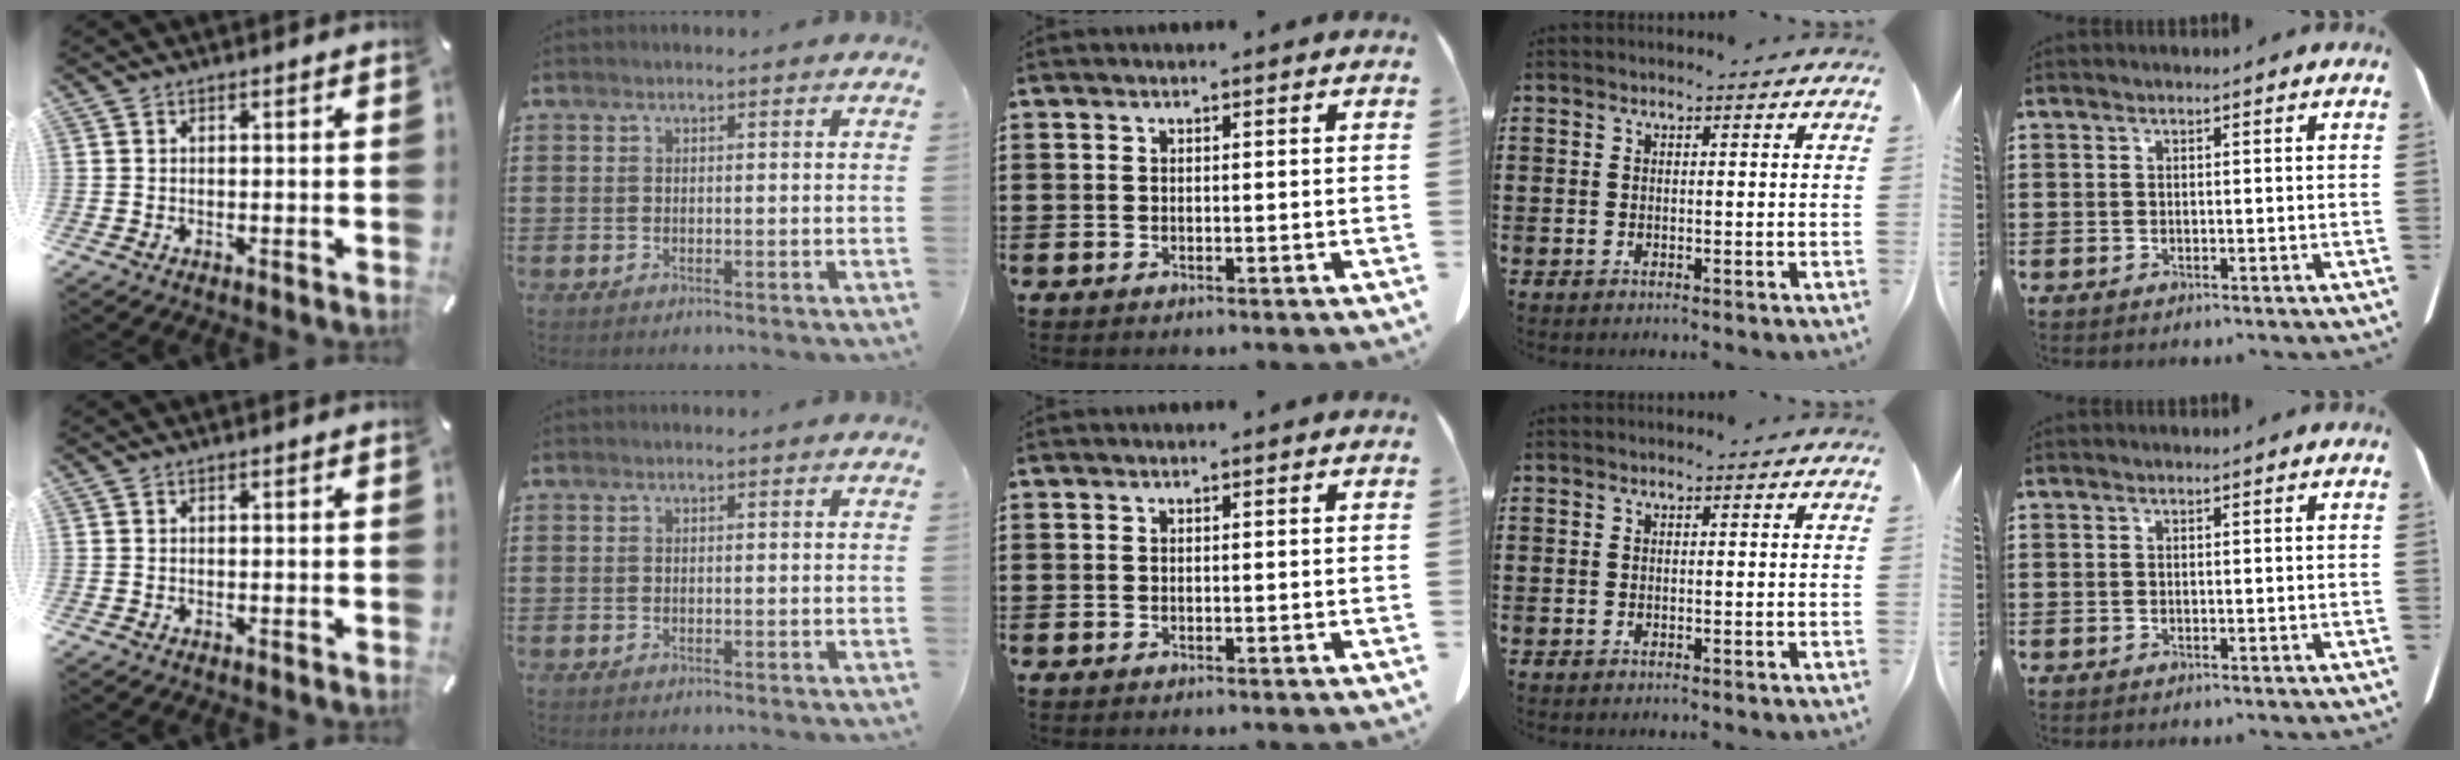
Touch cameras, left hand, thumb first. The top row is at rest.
{}